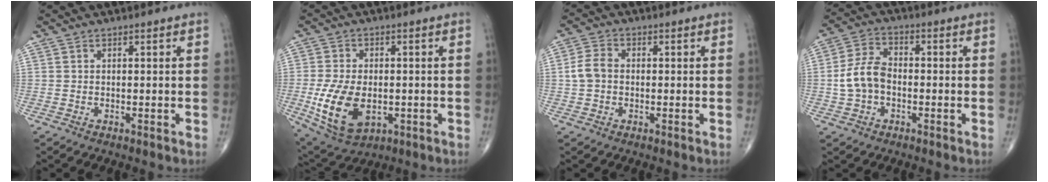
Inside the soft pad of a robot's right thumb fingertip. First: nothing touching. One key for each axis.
{"total": 13.1, "fx": -2.7, "fy": 7.9, "fz": 10.1, "tx": -0.189, "ty": -0.006, "tz": -0.032}
{"total": 4.4, "fx": -0.2, "fy": 3.3, "fz": 2.8, "tx": -0.059, "ty": 0.014, "tz": -0.009}
{"total": 7.7, "fx": -1.2, "fy": 5.2, "fz": 5.5, "tx": -0.108, "ty": 0.026, "tz": -0.030}